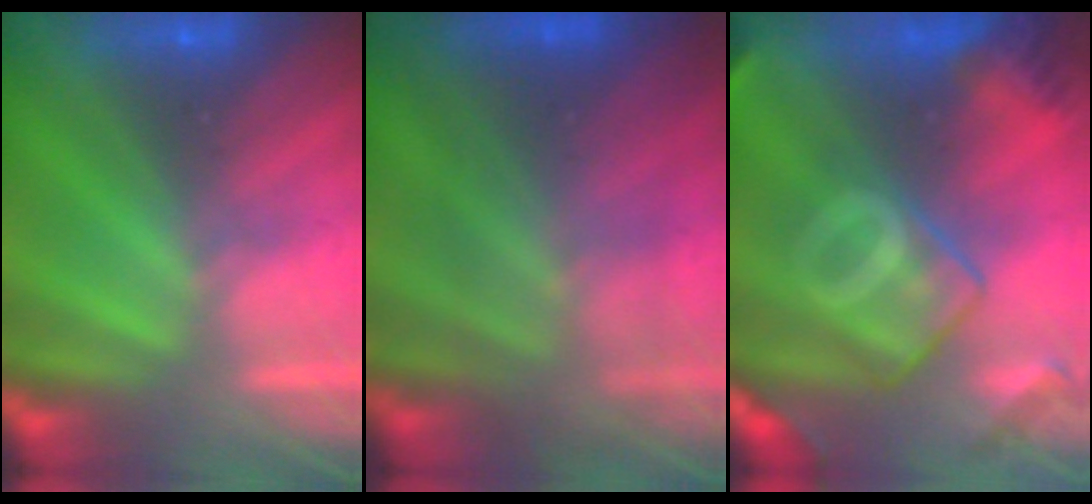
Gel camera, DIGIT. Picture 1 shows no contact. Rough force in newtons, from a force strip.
{"total": 5.5}
{"total": 8.1}